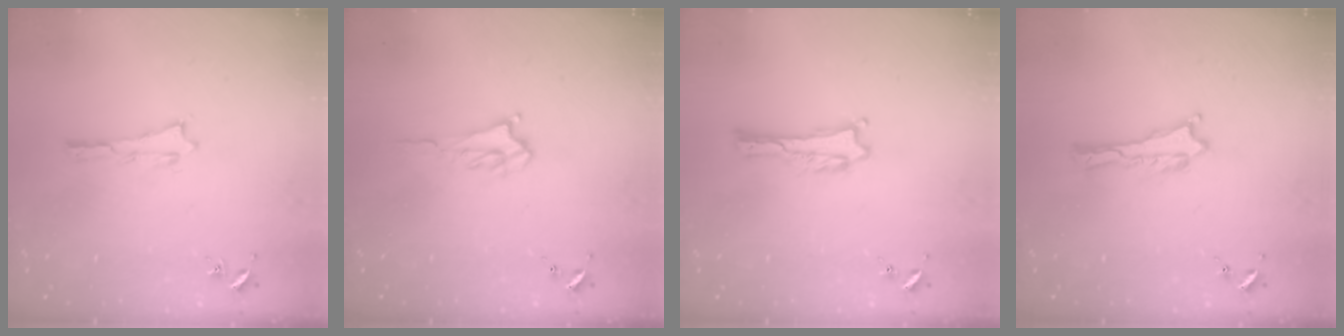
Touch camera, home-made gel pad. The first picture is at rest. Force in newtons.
{"total": 2.5, "press": 2.5, "slide": 0.3}
{"total": 0.0}
{"total": 0.0}